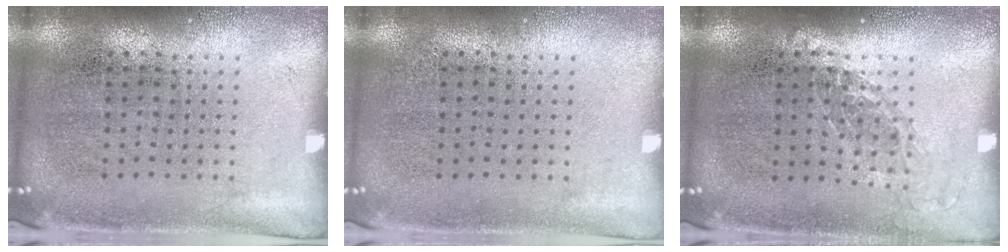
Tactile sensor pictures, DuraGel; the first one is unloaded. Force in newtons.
{"total": 0.0}
{"total": 1.1, "press": 1.0, "slide": 0.5}